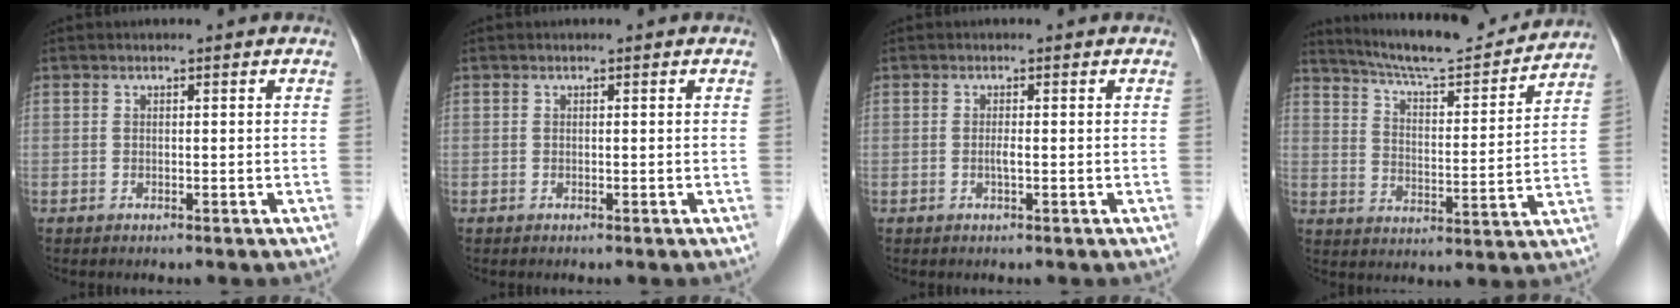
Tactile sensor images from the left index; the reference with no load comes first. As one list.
[{"total": 0.0}, {"total": 0.9, "force": [-0.5, 0.0, 0.8], "torque": [-0.016, -0.004, -0.011]}, {"total": 15.7, "force": [14.8, 1.2, 5.2], "torque": [-0.089, -0.008, 0.217]}]